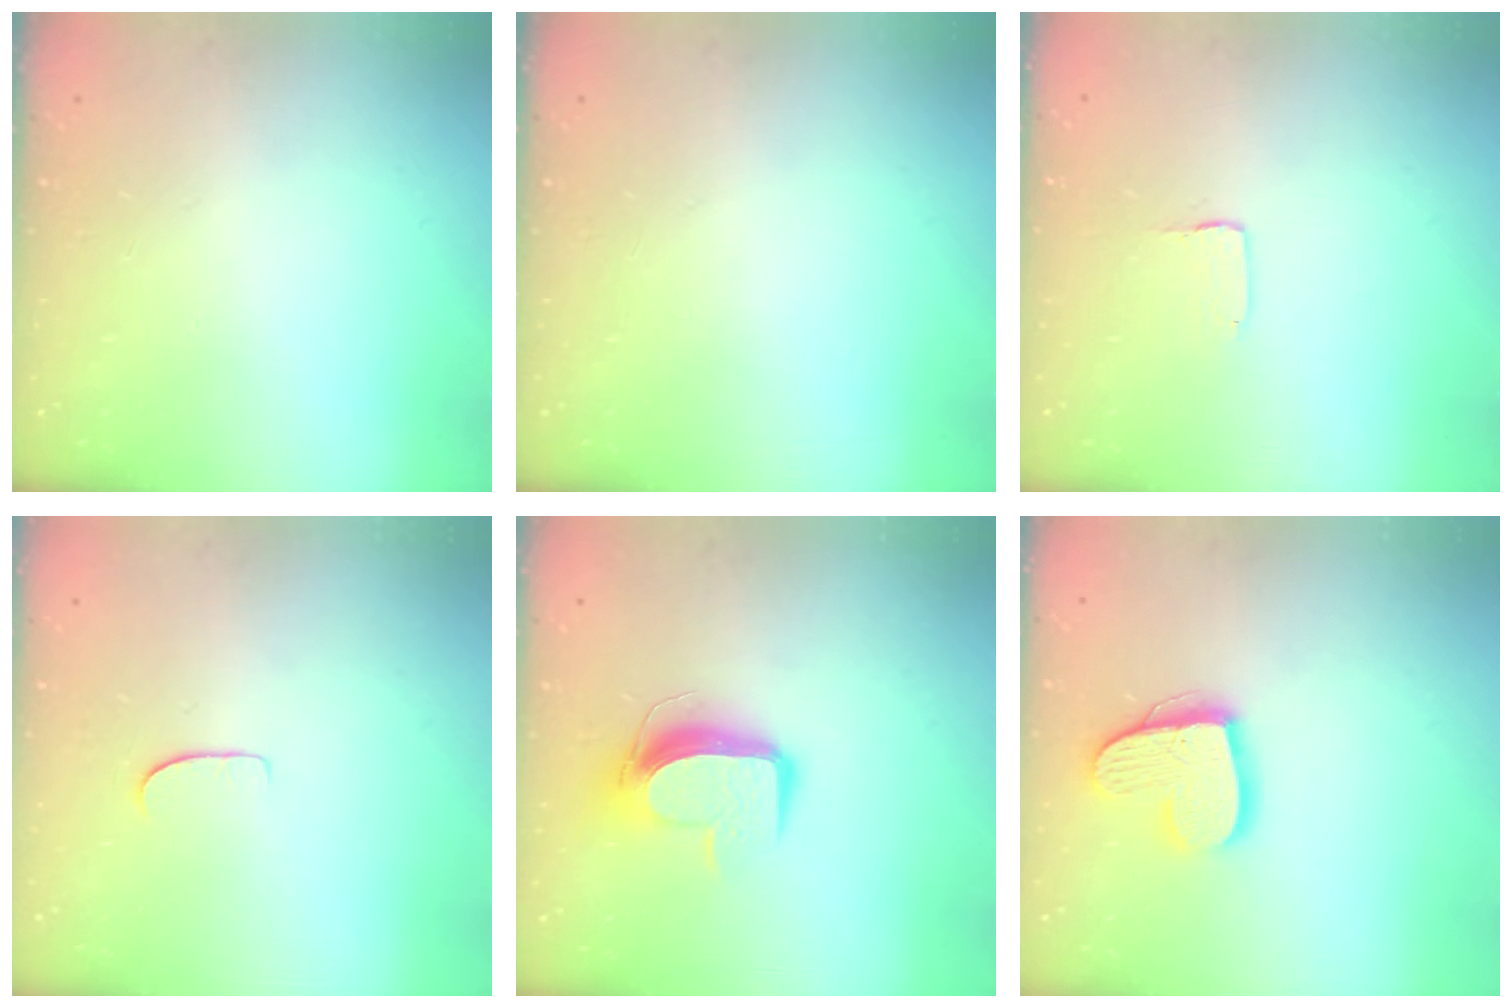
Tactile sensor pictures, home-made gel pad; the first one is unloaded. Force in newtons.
{"total": 0.0}
{"total": 1.0, "press": 1.0, "slide": 0.1}
{"total": 5.2, "press": 5.2, "slide": 0.4}
{"total": 11.1, "press": 11.0, "slide": 1.0}
{"total": 15.0, "press": 14.9, "slide": 1.1}